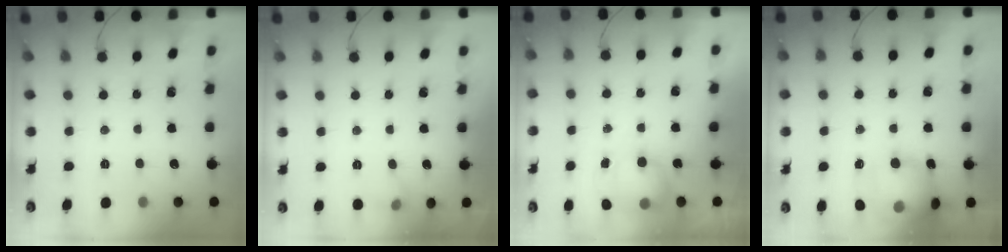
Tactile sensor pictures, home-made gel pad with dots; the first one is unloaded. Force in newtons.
{"total": 5.8, "press": 5.6, "slide": 1.4}
{"total": 7.1, "press": 7.0, "slide": 1.2}
{"total": 15.6, "press": 15.2, "slide": 3.4}